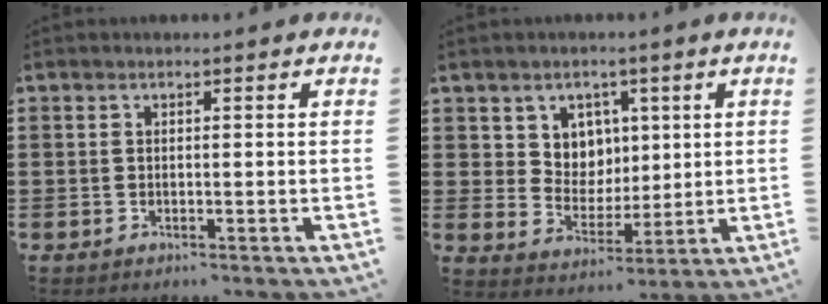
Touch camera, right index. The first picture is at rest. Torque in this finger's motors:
{"motor_torque": [0.16, 0.19, 0.10, 0.01]}